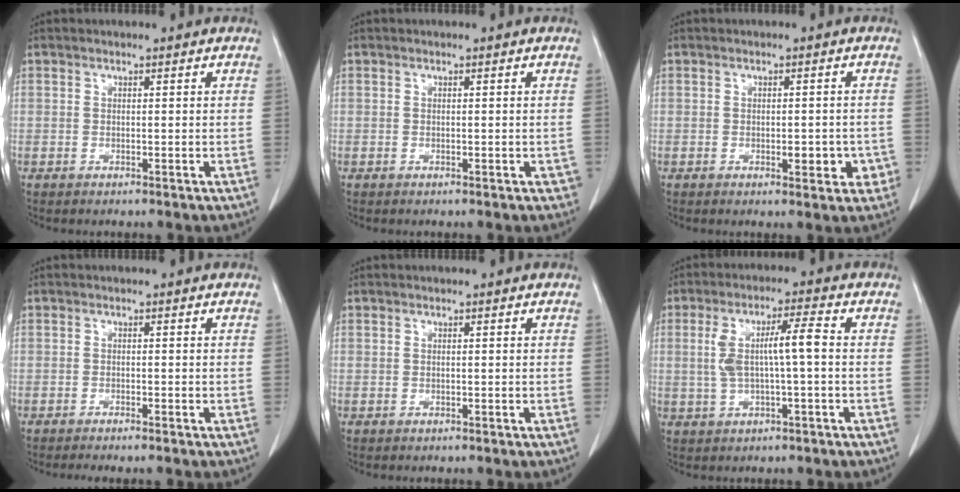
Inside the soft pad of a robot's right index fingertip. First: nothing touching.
{"total": 0.7, "force": [-0.3, 0.4, 0.5], "torque": [-0.002, 0.001, -0.004]}
{"total": 3.9, "force": [-1.3, 1.7, 3.3], "torque": [-0.036, 0.001, -0.013]}
{"total": 2.5, "force": [-2.2, -0.1, 1.2], "torque": [-0.013, -0.002, -0.030]}
{"total": 0.0}
{"total": 7.1, "force": [0.2, 1.0, 7.0], "torque": [-0.141, 0.020, 0.005]}